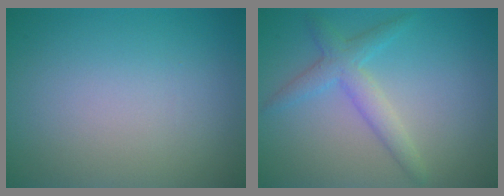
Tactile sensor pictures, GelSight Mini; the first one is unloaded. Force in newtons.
{"total": 2.9, "press": 2.9, "slide": 0.1}